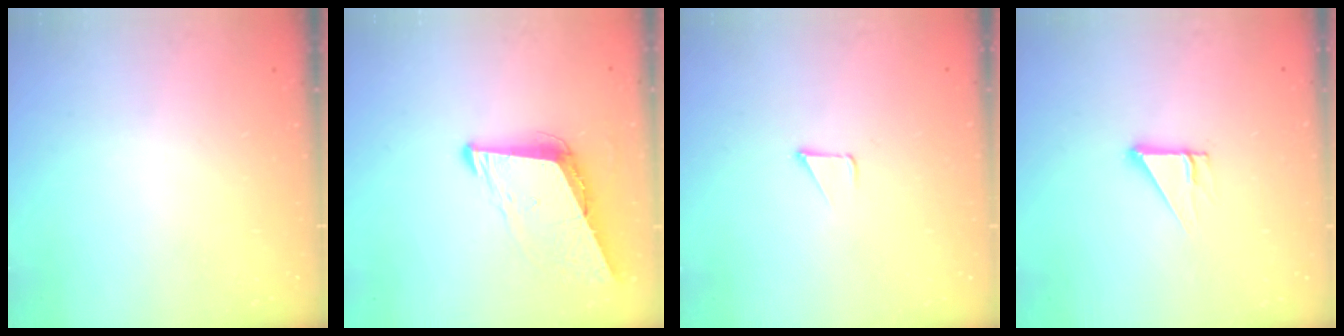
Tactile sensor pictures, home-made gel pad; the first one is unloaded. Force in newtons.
{"total": 8.9, "press": 8.2, "slide": 3.5}
{"total": 1.2, "press": 1.2, "slide": 0.1}
{"total": 3.7, "press": 3.7, "slide": 0.2}